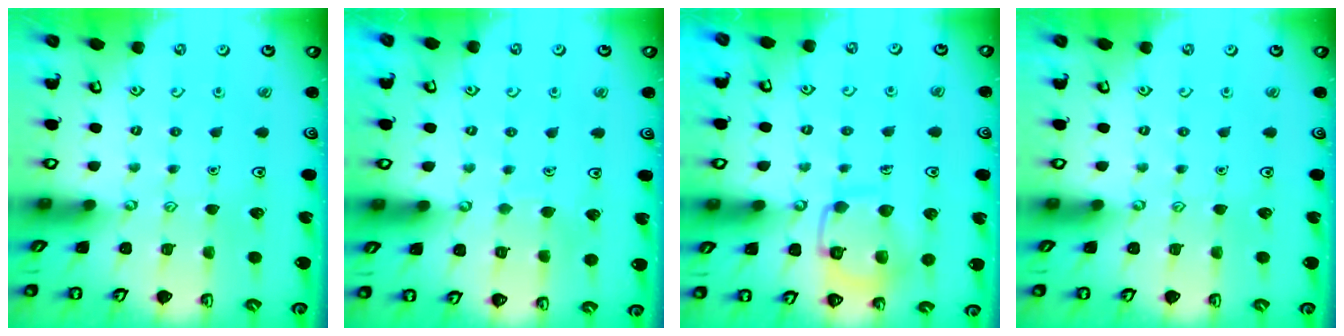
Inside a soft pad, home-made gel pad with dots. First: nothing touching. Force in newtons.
{"total": 4.4, "press": 4.3, "slide": 0.4}
{"total": 12.0, "press": 12.0, "slide": 0.6}
{"total": 0.0}